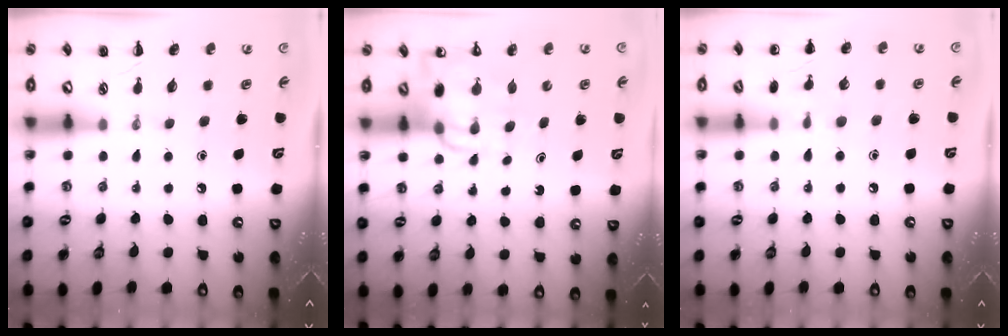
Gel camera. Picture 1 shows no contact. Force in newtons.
{"total": 12.0, "press": 11.4, "slide": 3.8}
{"total": 7.5, "press": 7.2, "slide": 2.2}